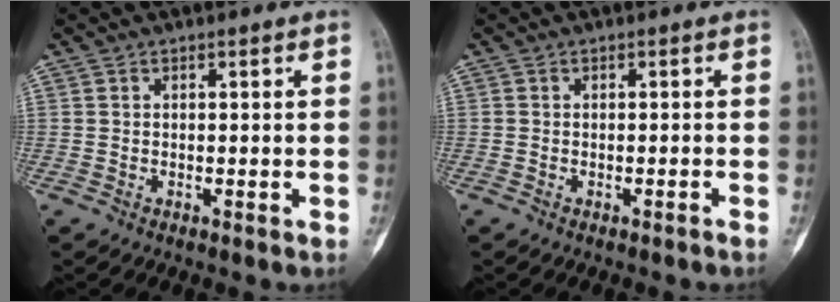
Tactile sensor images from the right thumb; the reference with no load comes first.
{"total": 0.6, "force": [-0.5, -0.3, 0.2], "torque": [-0.012, 0.010, -0.007]}